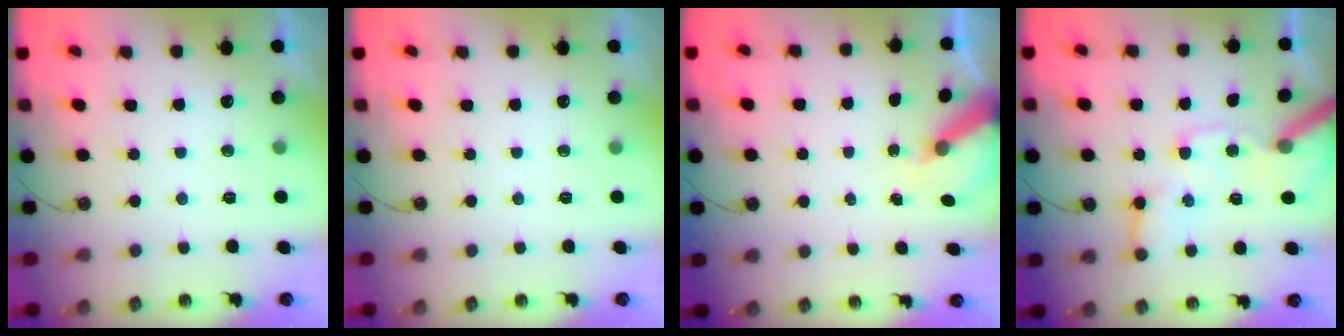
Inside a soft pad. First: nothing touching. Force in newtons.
{"total": 0.0}
{"total": 5.1, "press": 5.0, "slide": 0.5}
{"total": 15.2, "press": 15.1, "slide": 1.9}